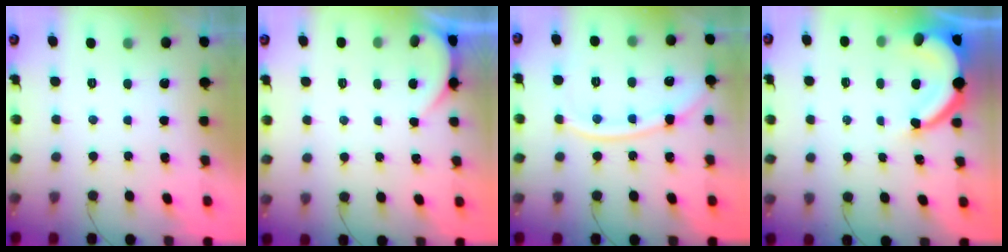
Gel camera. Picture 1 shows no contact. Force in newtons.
{"total": 0.7, "press": 0.7, "slide": 0.1}
{"total": 11.9, "press": 11.8, "slide": 1.2}
{"total": 8.0, "press": 8.0, "slide": 0.7}